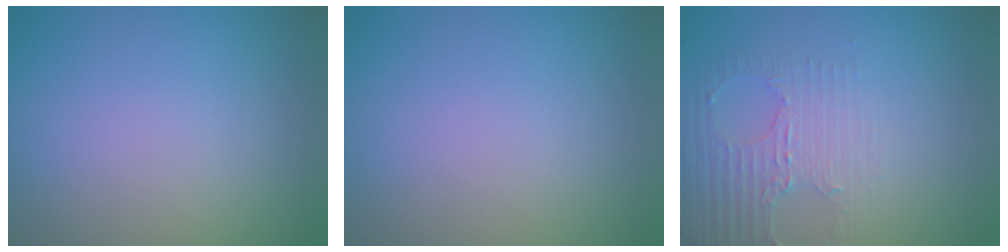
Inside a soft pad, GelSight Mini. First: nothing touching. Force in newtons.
{"total": 0.0}
{"total": 2.8, "press": 2.5, "slide": 1.3}